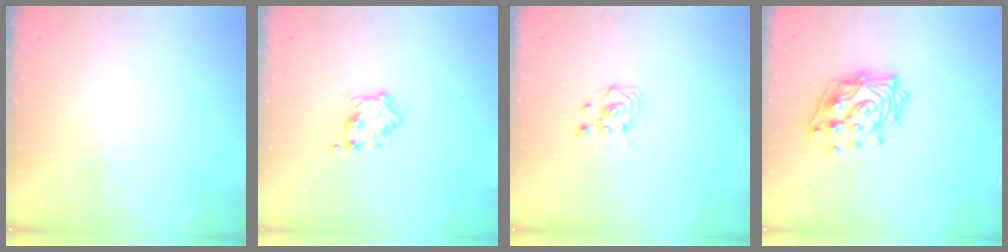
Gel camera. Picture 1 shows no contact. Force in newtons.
{"total": 5.6, "press": 5.6, "slide": 0.8}
{"total": 2.9, "press": 2.9, "slide": 0.6}
{"total": 16.7, "press": 16.7, "slide": 1.2}